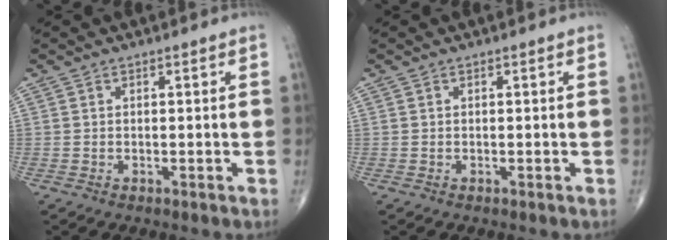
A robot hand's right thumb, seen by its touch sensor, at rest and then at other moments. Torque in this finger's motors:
{"motor_torque": [-0.39, 0.40, 0.00, 0.00, 0.00]}